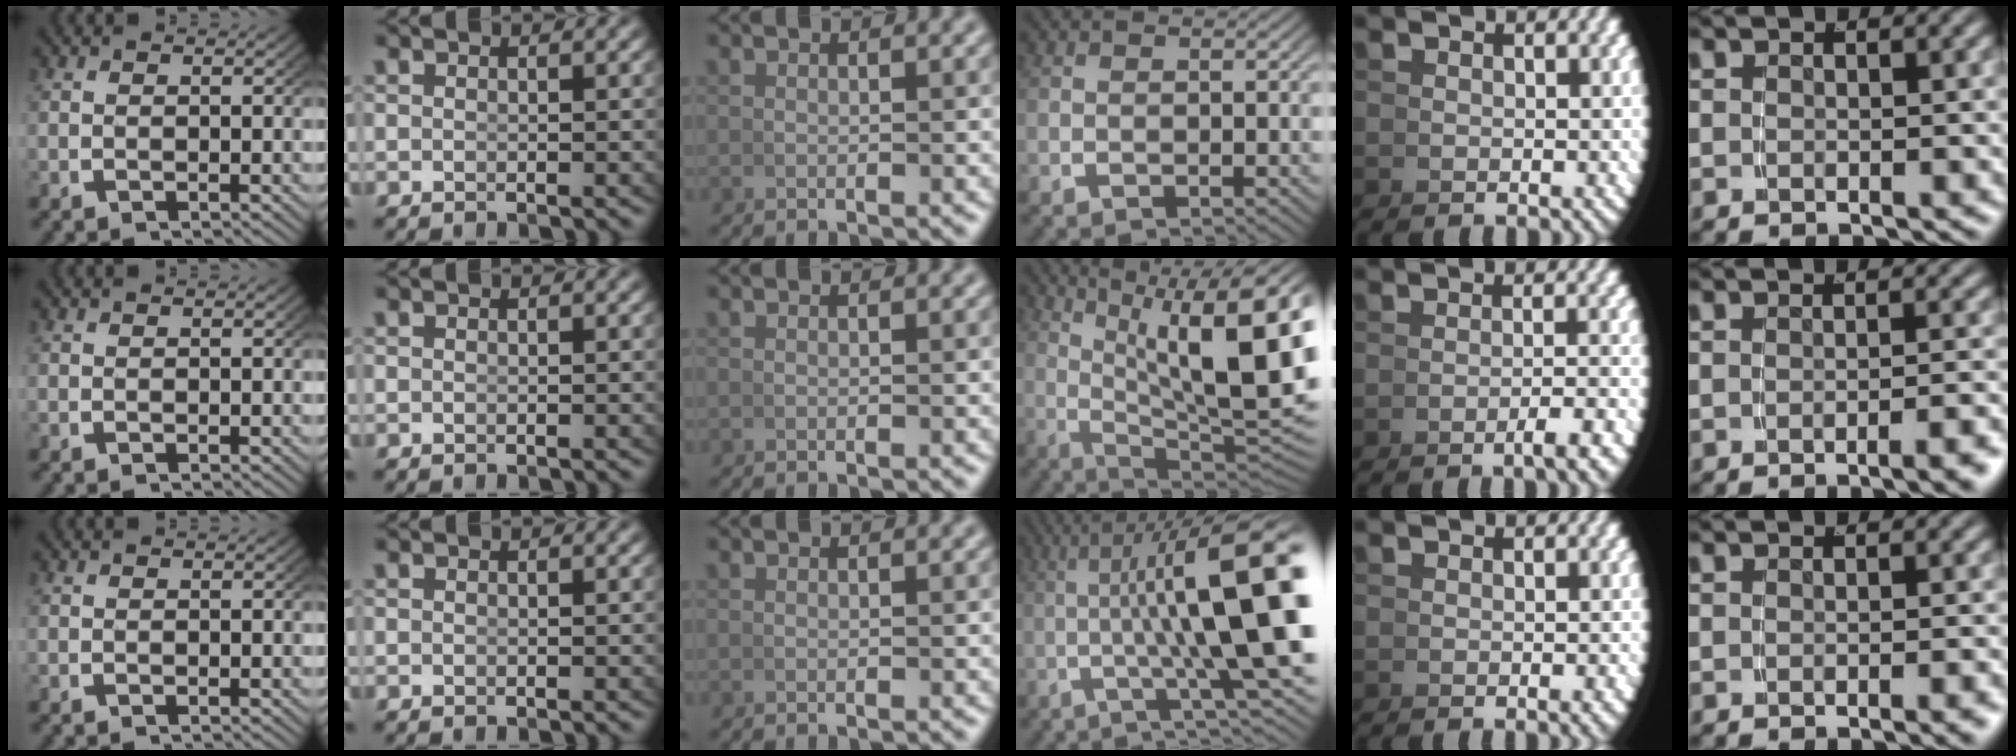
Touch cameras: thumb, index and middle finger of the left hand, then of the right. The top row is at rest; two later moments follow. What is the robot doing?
{"motion": "lift_and_place", "object": "cup"}